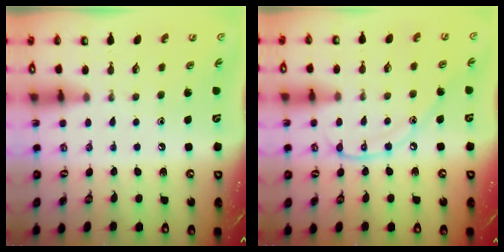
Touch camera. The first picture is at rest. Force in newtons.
{"total": 11.2, "press": 11.2, "slide": 1.2}